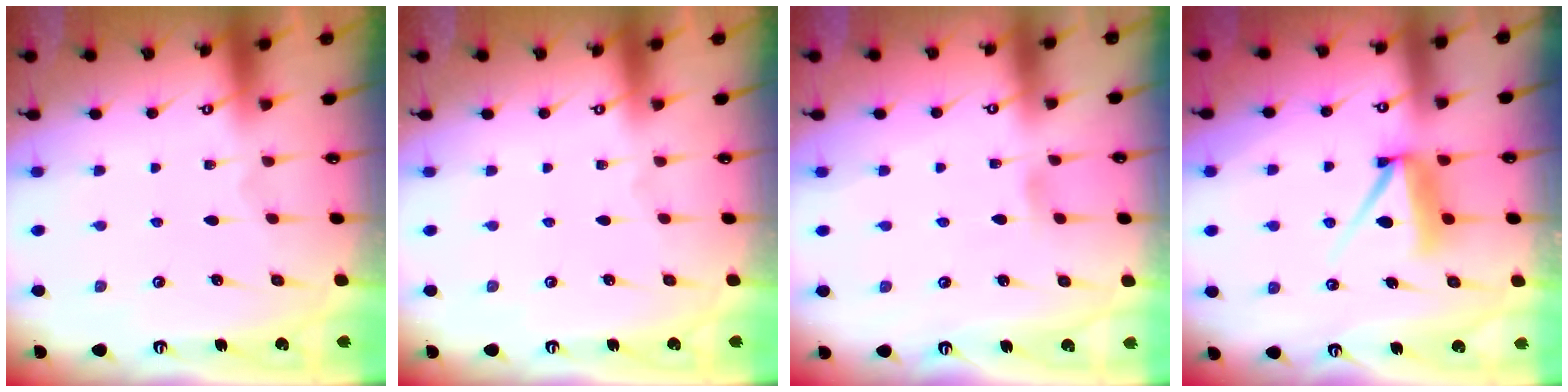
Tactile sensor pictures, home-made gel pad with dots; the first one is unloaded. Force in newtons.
{"total": 0.0}
{"total": 2.8, "press": 2.7, "slide": 0.5}
{"total": 7.7, "press": 7.7, "slide": 0.8}